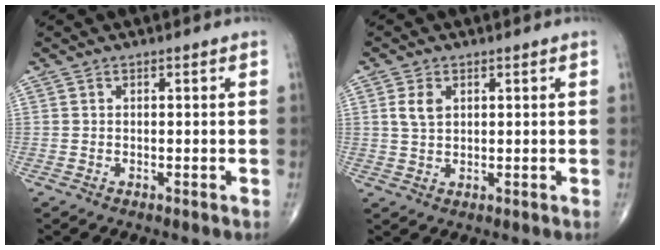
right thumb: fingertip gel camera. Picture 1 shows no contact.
{"total": 3.5, "force": [1.1, 2.2, 2.4], "torque": [-0.042, -0.002, 0.026]}